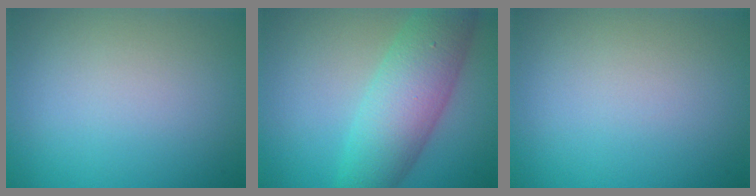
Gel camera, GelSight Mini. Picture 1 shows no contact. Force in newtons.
{"total": 7.4, "press": 7.4, "slide": 0.2}
{"total": 0.0}